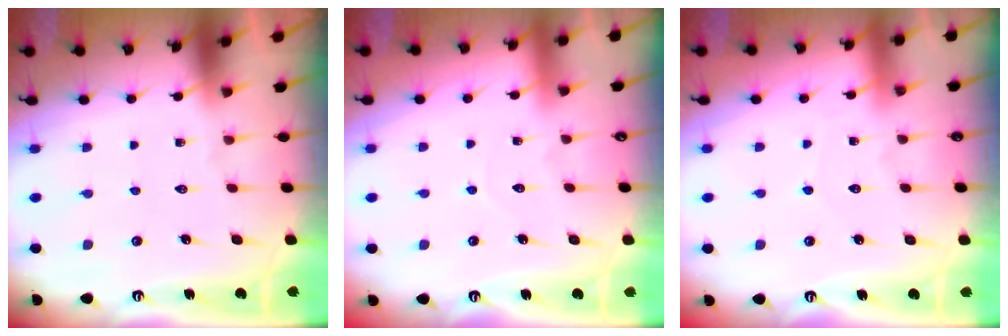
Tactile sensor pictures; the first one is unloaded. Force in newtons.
{"total": 2.9, "press": 2.9, "slide": 0.3}
{"total": 4.3, "press": 4.2, "slide": 0.5}